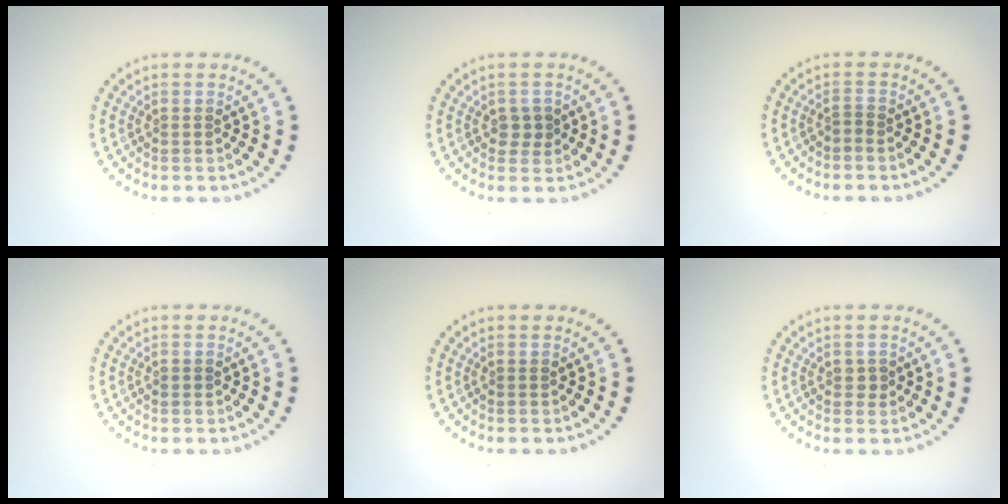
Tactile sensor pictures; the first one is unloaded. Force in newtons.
{"total": 1.5, "press": 1.4, "slide": 0.4}
{"total": 0.7, "press": 0.3, "slide": 0.6}
{"total": 0.7, "press": 0.7, "slide": 0.1}
{"total": 0.0}
{"total": 1.0, "press": 1.0, "slide": 0.1}